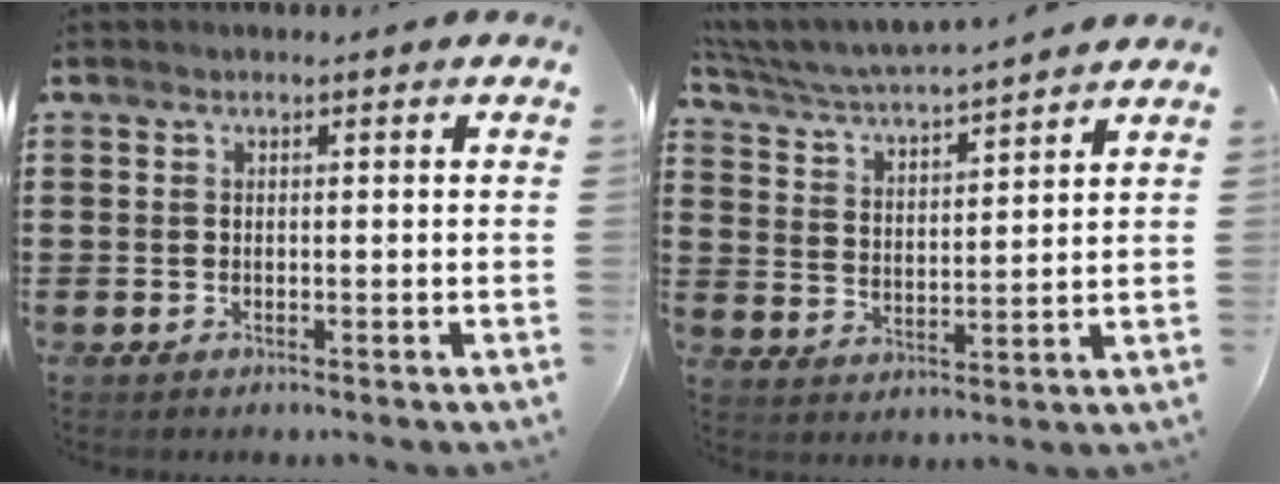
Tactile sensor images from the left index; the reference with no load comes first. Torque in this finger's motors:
{"motor_torque": [0.15, 0.08, 0.52, 0.13]}